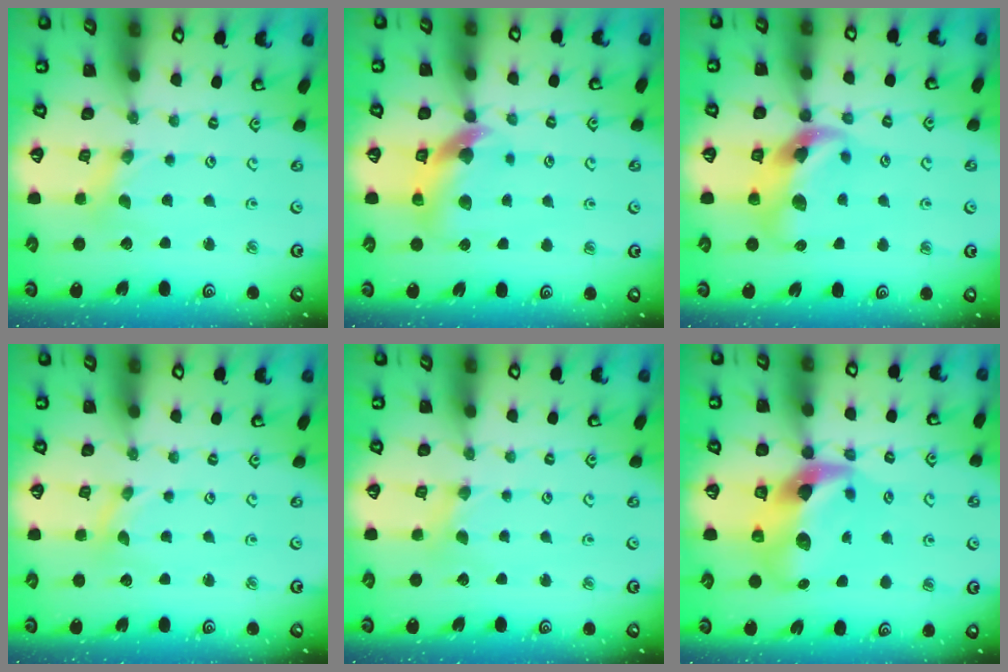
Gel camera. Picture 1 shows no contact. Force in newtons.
{"total": 9.9, "press": 9.8, "slide": 1.6}
{"total": 11.8, "press": 11.7, "slide": 1.6}
{"total": 0.0}
{"total": 1.4, "press": 1.4, "slide": 0.3}
{"total": 13.8, "press": 13.7, "slide": 1.9}